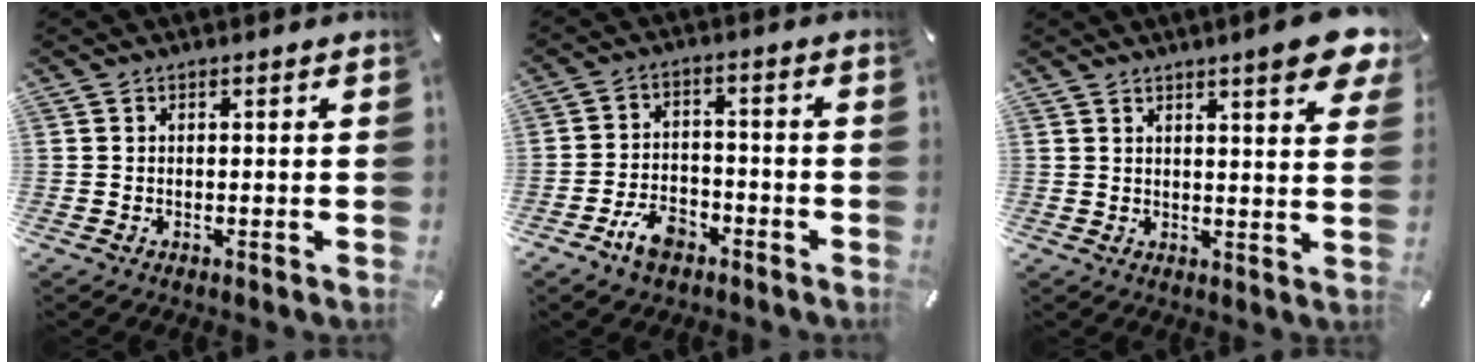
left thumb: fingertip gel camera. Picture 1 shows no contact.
{"total": 7.7, "force": [-4.6, 4.7, 4.0], "torque": [-0.075, 0.027, -0.084]}
{"total": 8.5, "force": [5.5, 1.3, 6.4], "torque": [-0.085, -0.037, 0.087]}